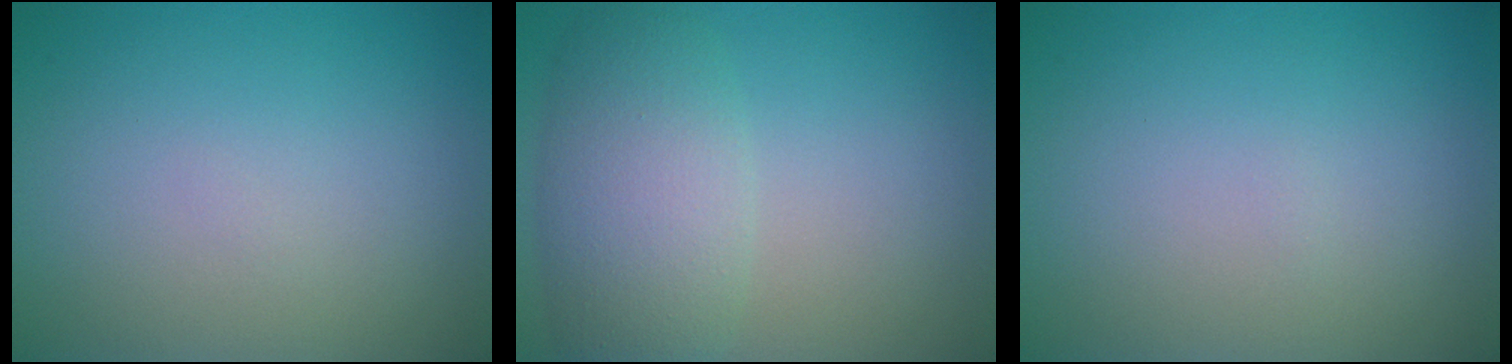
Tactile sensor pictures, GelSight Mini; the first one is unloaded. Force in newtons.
{"total": 5.2, "press": 5.2, "slide": 0.5}
{"total": 0.0}